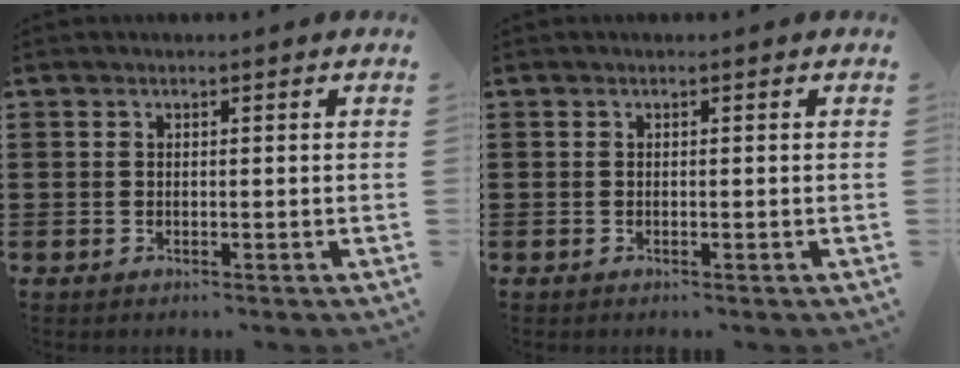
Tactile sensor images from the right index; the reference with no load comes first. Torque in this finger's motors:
{"motor_torque": [0.09, 0.03, 0.01, 0.00]}